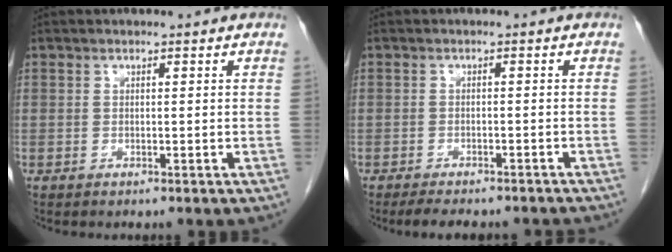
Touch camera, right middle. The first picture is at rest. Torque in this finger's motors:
{"motor_torque": [0.05, -0.01, 0.01, 0.00]}